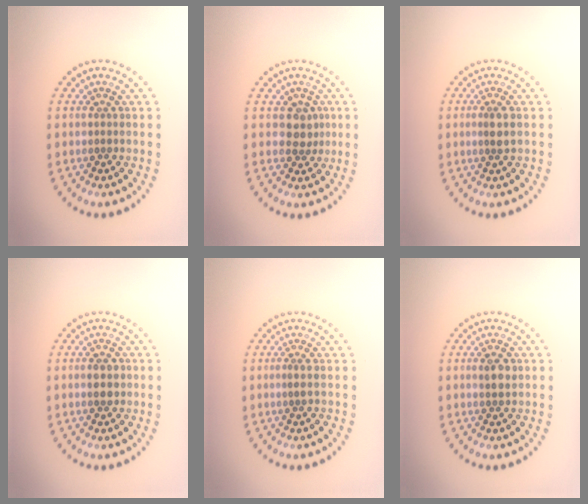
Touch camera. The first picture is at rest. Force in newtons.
{"total": 2.1, "press": 1.8, "slide": 0.9}
{"total": 1.5, "press": 1.2, "slide": 0.9}
{"total": 2.2, "press": 2.2, "slide": 0.1}
{"total": 0.6, "press": 0.4, "slide": 0.5}
{"total": 1.7, "press": 1.6, "slide": 0.5}